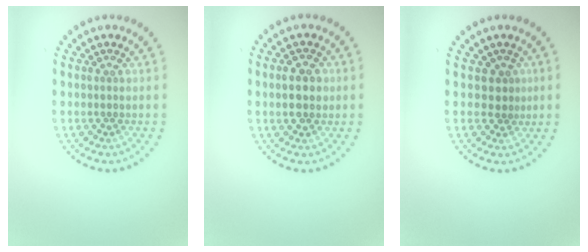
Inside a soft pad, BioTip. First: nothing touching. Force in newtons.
{"total": 2.9, "press": 2.9, "slide": 0.1}
{"total": 1.5, "press": 1.2, "slide": 1.0}